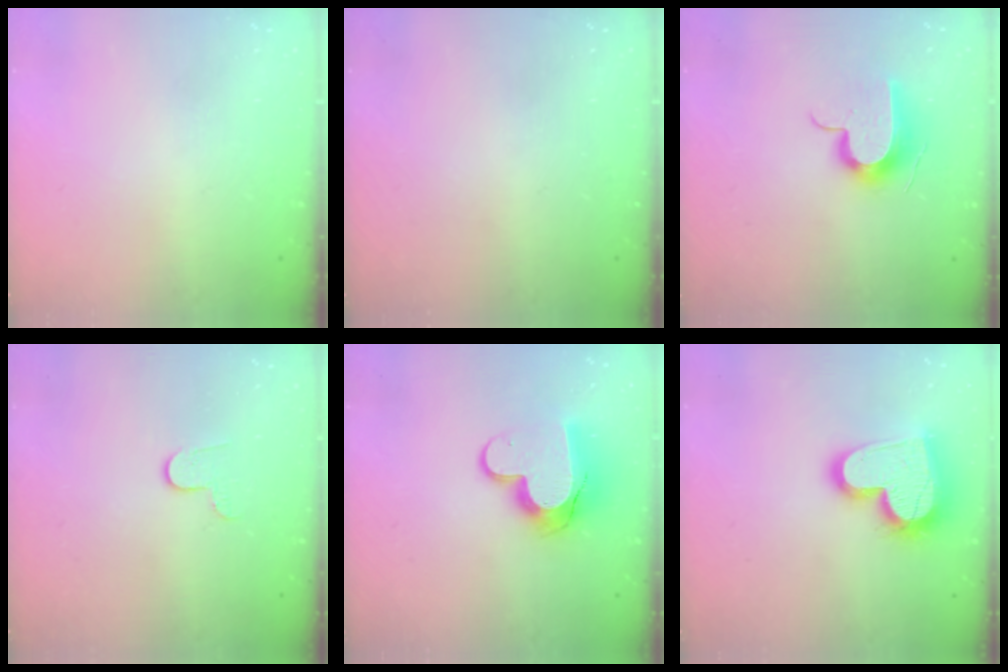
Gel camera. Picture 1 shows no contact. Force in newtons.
{"total": 0.0}
{"total": 10.6, "press": 10.5, "slide": 1.3}
{"total": 4.6, "press": 4.6, "slide": 0.5}
{"total": 11.8, "press": 11.8, "slide": 1.0}
{"total": 19.3, "press": 19.2, "slide": 1.5}